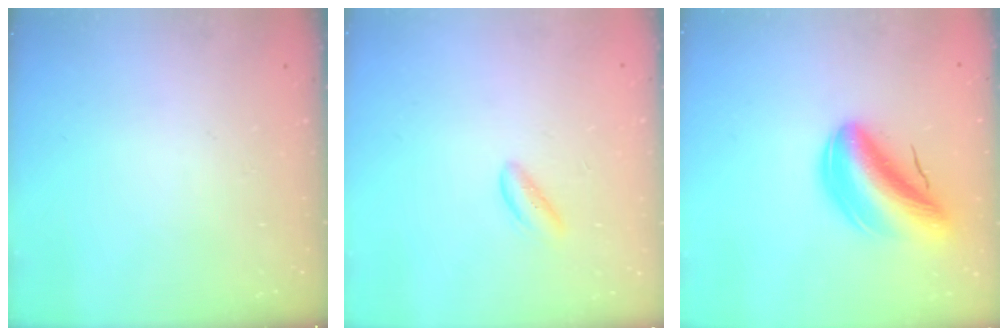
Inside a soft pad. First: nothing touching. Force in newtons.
{"total": 2.1, "press": 2.1, "slide": 0.3}
{"total": 10.9, "press": 10.4, "slide": 3.3}